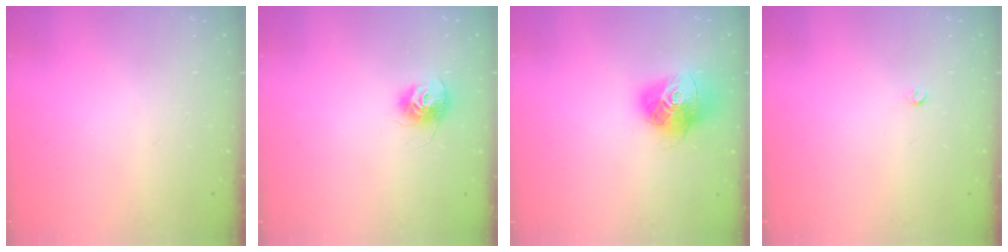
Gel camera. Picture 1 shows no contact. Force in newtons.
{"total": 10.8, "press": 10.7, "slide": 0.6}
{"total": 16.1, "press": 16.0, "slide": 1.5}
{"total": 2.6, "press": 2.5, "slide": 0.4}